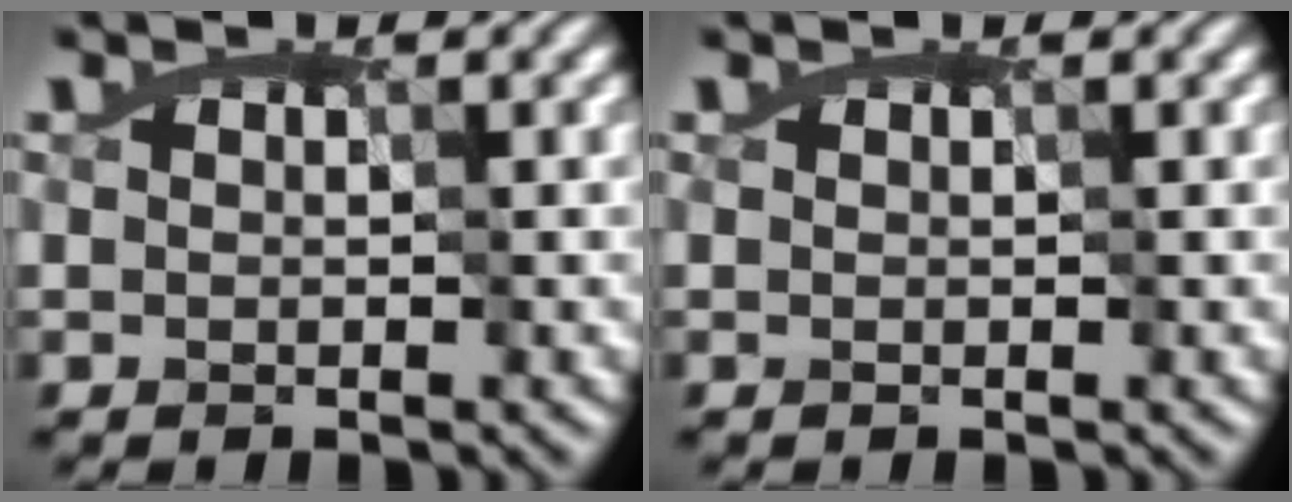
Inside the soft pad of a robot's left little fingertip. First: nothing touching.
{"total": 0.0}